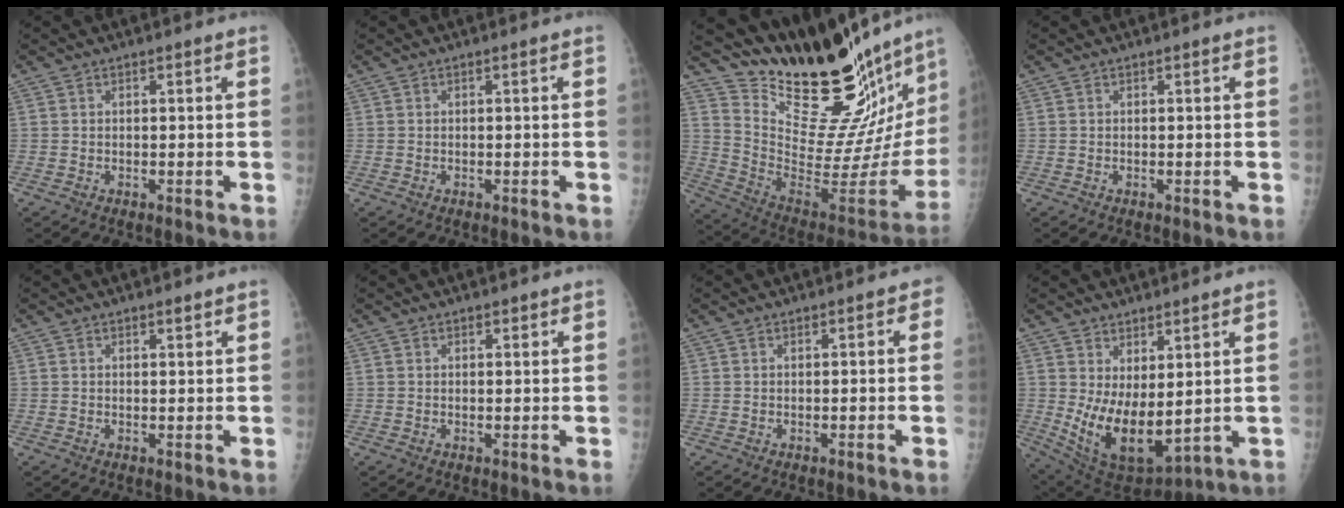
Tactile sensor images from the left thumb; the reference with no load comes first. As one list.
[{"total": 0.0}, {"total": 31.8, "force": [27.6, 6.6, 14.2], "torque": [-0.196, -0.202, 0.399]}, {"total": 0.0}, {"total": 1.3, "force": [1.1, 0.4, 0.7], "torque": [0.001, -0.007, 0.015]}, {"total": 1.0, "force": [0.8, 0.4, 0.4], "torque": [0.006, -0.004, 0.009]}, {"total": 1.0, "force": [0.4, 0.8, 0.5], "torque": [0.009, 0.003, -0.001]}, {"total": 12.2, "force": [1.9, 5.6, 10.7], "torque": [-0.178, -0.038, 0.060]}]